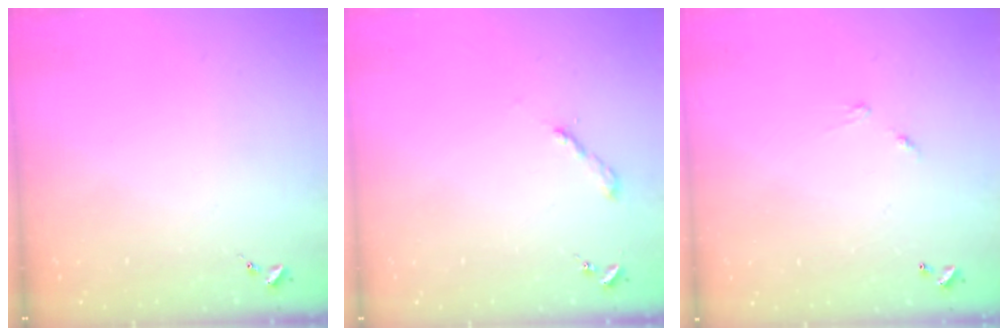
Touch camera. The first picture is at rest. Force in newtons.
{"total": 2.0, "press": 2.0, "slide": 0.2}
{"total": 4.9, "press": 4.9, "slide": 0.3}